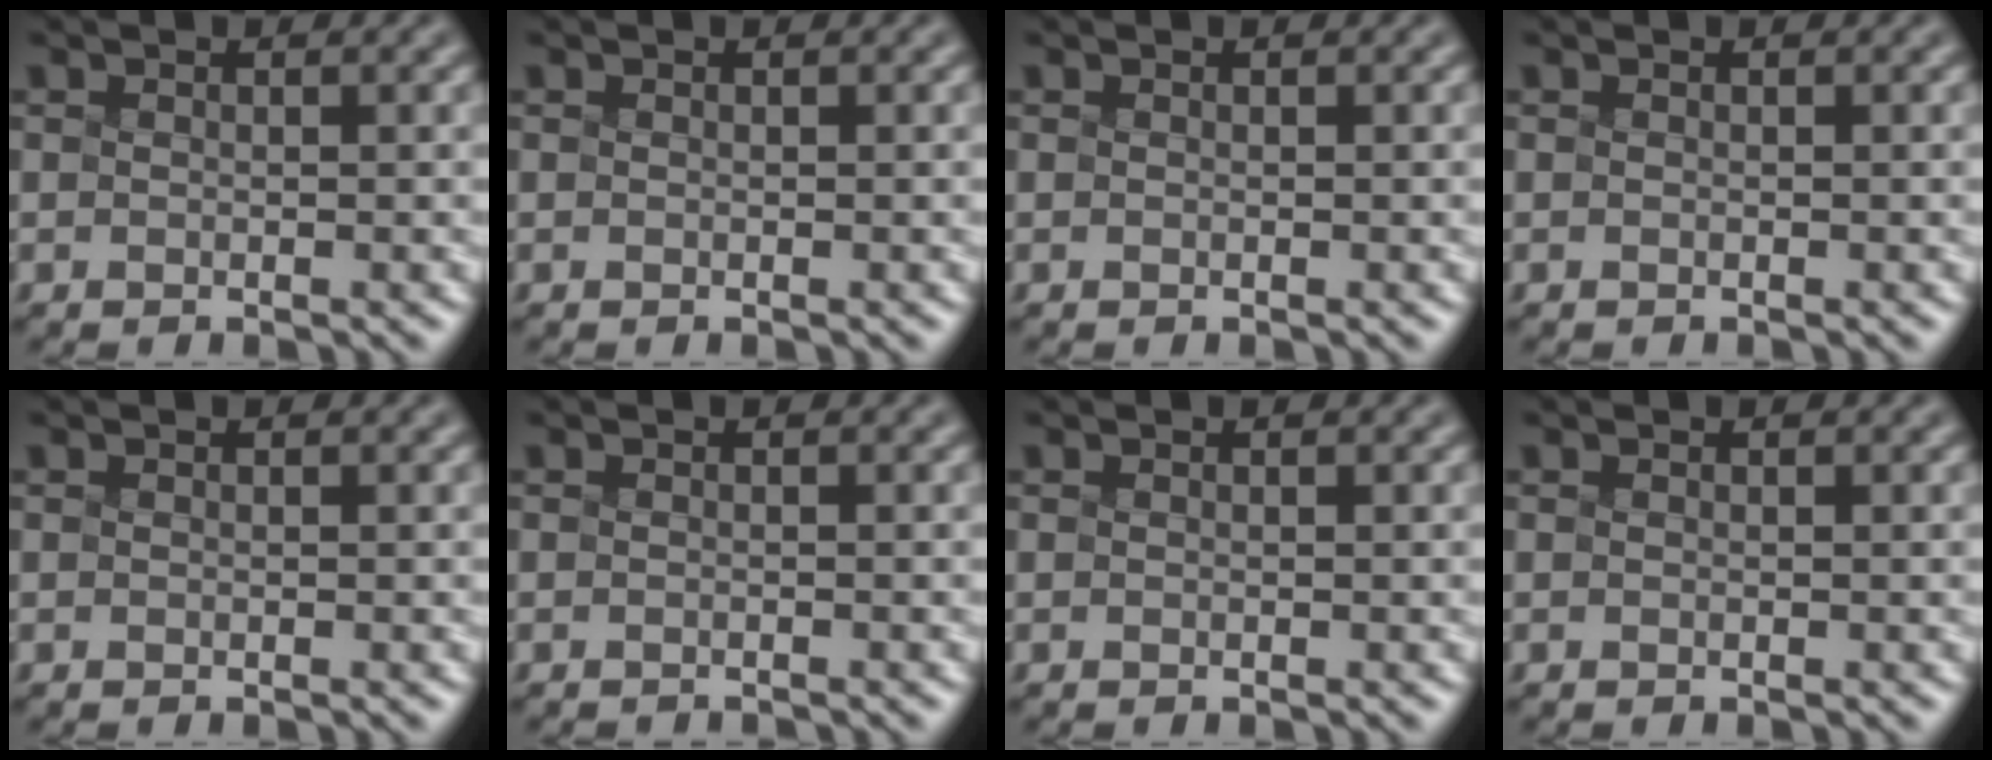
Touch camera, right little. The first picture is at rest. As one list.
[{"total": 0.0}, {"total": 0.0}, {"total": 0.0}, {"total": 0.0}, {"total": 1.0, "force": [-1.0, -0.1, 0.1], "torque": [-0.002, -0.006, -0.016]}, {"total": 0.0}, {"total": 0.0}]